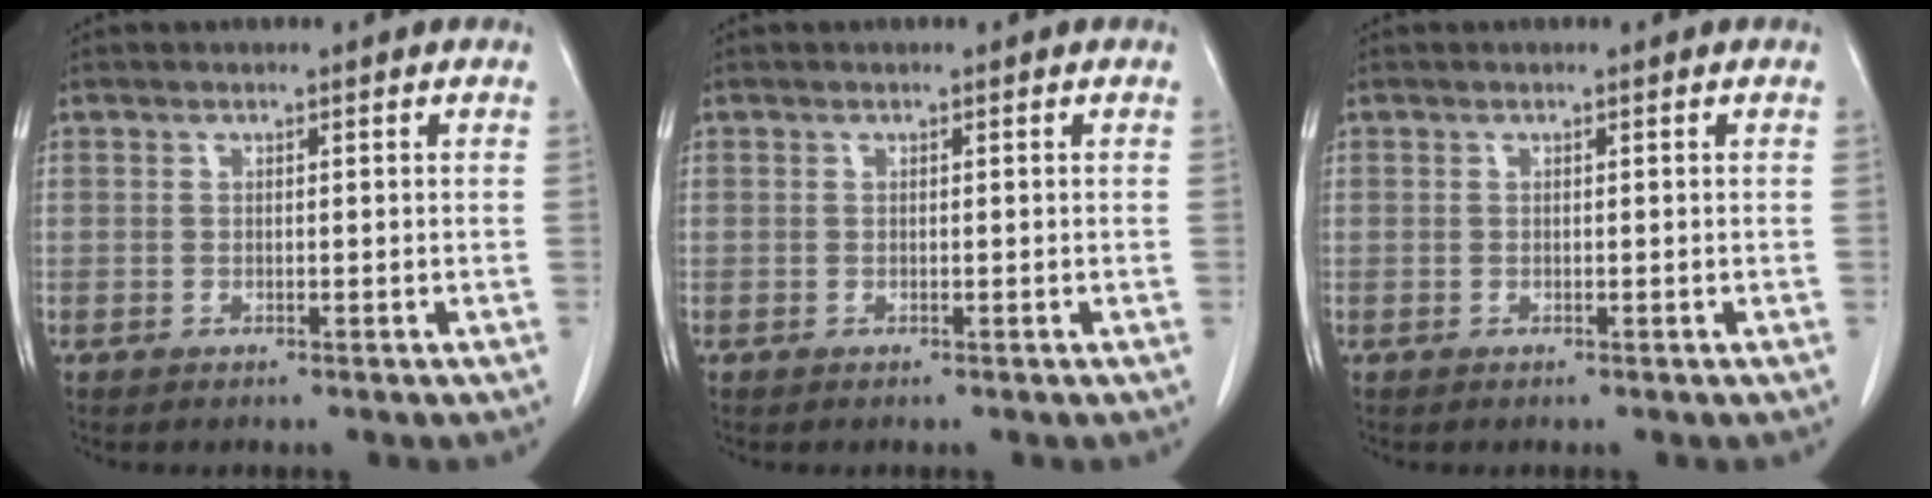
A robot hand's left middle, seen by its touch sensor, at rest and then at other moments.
{"total": 0.0}
{"total": 0.0}